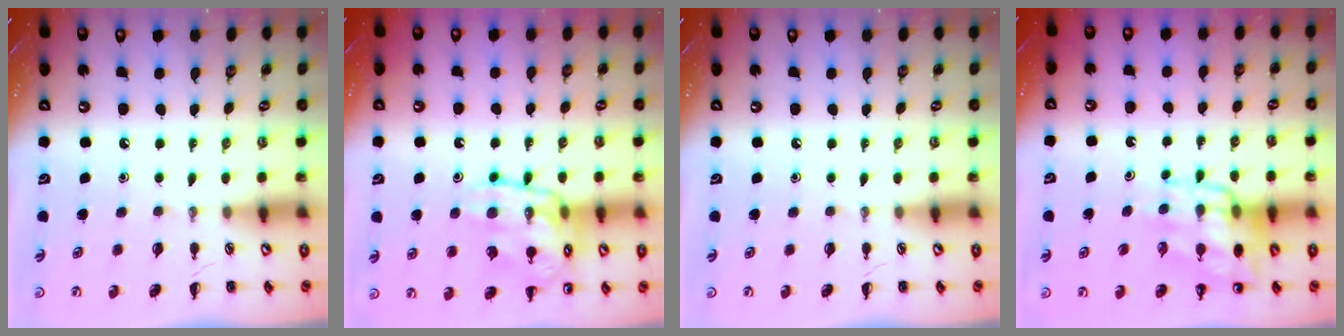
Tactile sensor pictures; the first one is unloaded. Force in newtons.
{"total": 15.9, "press": 15.9, "slide": 1.7}
{"total": 0.0}
{"total": 13.1, "press": 12.7, "slide": 2.9}